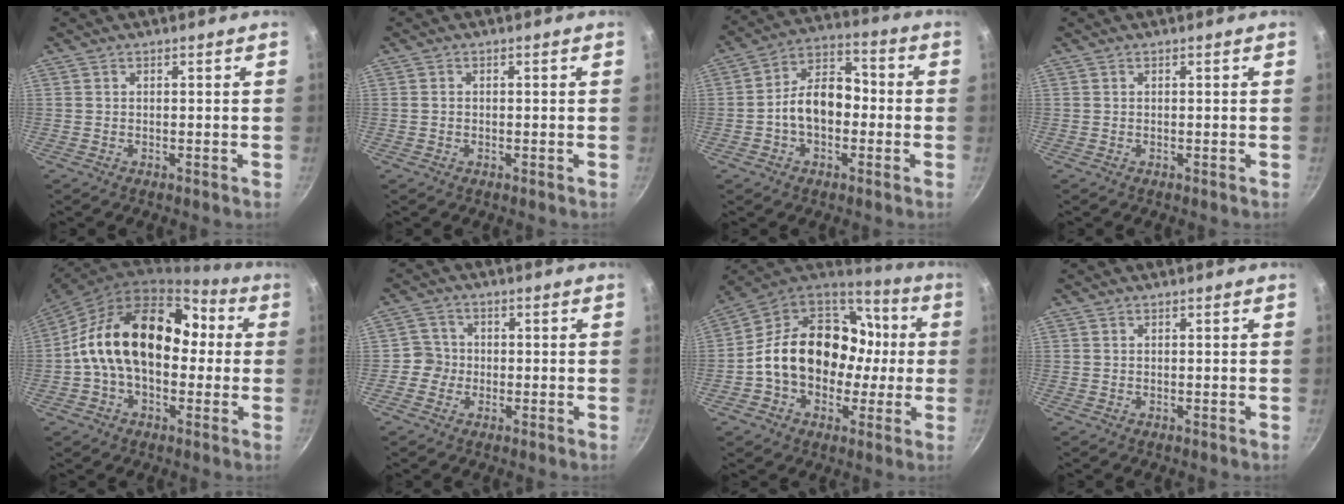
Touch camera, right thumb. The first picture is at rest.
{"total": 0.7, "force": [-0.1, 0.6, 0.3], "torque": [-0.005, 0.003, -0.003]}
{"total": 11.2, "force": [-1.7, 7.6, 8.0], "torque": [-0.094, 0.045, -0.044]}
{"total": 0.0}
{"total": 20.6, "force": [0.7, 13.9, 15.2], "torque": [-0.217, 0.054, -0.007]}
{"total": 3.8, "force": [-0.9, 3.7, 0.5], "torque": [0.020, 0.012, -0.028]}
{"total": 23.1, "force": [-0.5, 17.7, 14.9], "torque": [-0.217, 0.054, -0.007]}
{"total": 0.0}